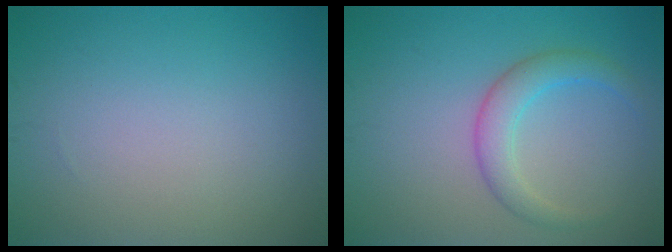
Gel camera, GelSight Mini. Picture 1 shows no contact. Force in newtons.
{"total": 3.0, "press": 3.0, "slide": 0.1}